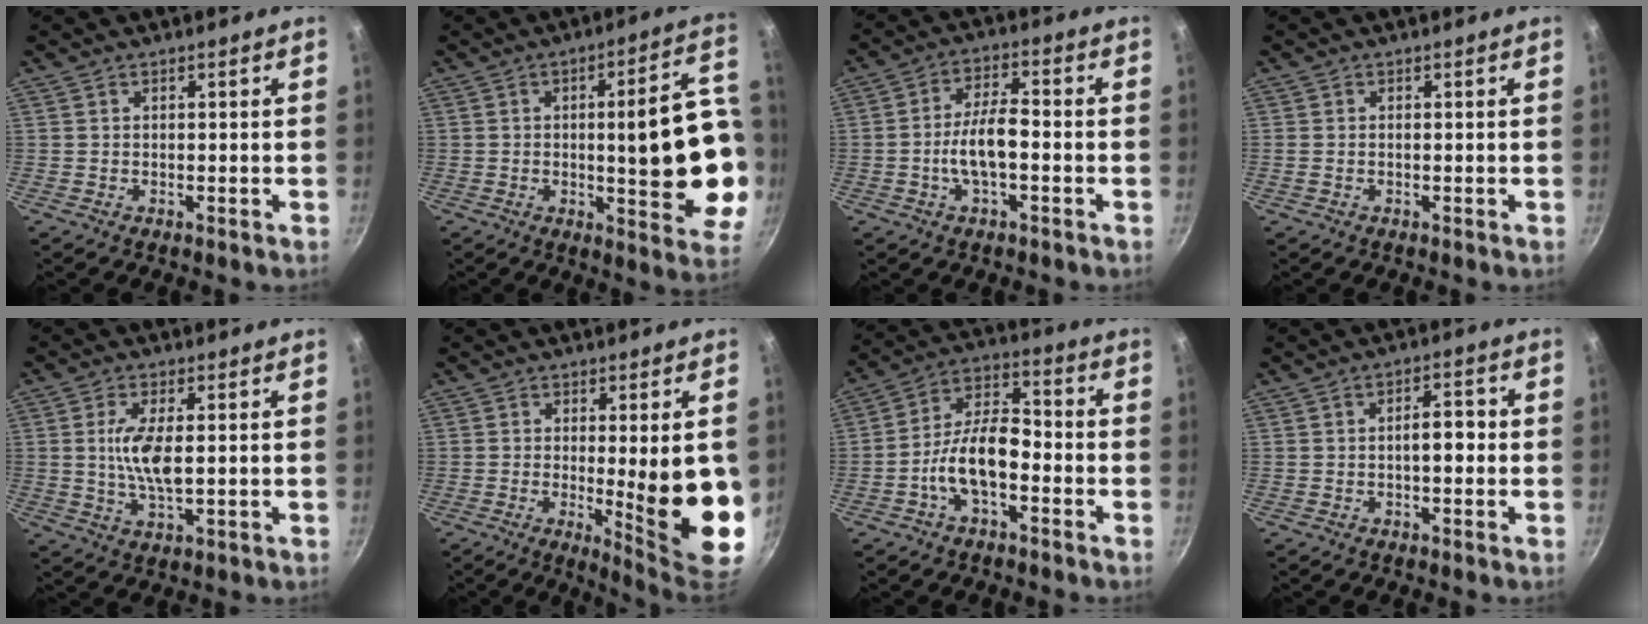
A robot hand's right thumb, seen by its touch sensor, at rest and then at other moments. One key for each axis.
{"total": 20.1, "fx": -1.3, "fy": 6.2, "fz": 19.1, "tx": -0.231, "ty": 0.008, "tz": -0.014}
{"total": 8.2, "fx": -1.9, "fy": 3.3, "fz": 7.3, "tx": -0.131, "ty": 0.027, "tz": -0.040}
{"total": 0.8, "fx": -0.1, "fy": 0.4, "fz": 0.7, "tx": -0.017, "ty": 0.001, "tz": -0.004}
{"total": 7.7, "fx": 0.6, "fy": 2.7, "fz": 7.2, "tx": -0.148, "ty": -0.004, "tz": 0.012}
{"total": 15.2, "fx": -1.2, "fy": 3.1, "fz": 14.8, "tx": -0.187, "ty": -0.023, "tz": -0.007}
{"total": 11.5, "fx": -3.9, "fy": 5.7, "fz": 9.2, "tx": -0.149, "ty": 0.050, "tz": -0.081}
{"total": 4.5, "fx": -0.5, "fy": 2.1, "fz": 3.9, "tx": -0.048, "ty": 0.020, "tz": -0.011}